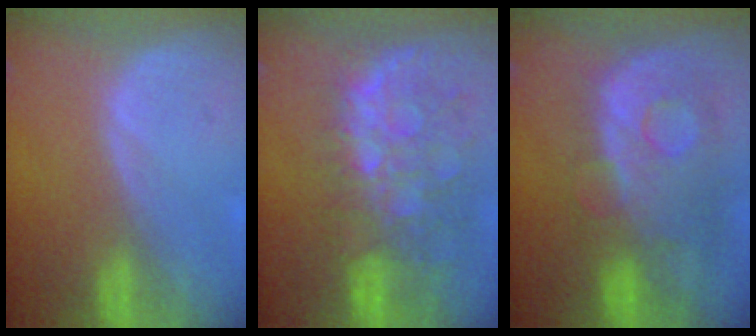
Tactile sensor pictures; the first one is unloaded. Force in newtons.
{"total": 10.9, "press": 9.5, "slide": 5.2}
{"total": 11.2, "press": 9.7, "slide": 5.5}